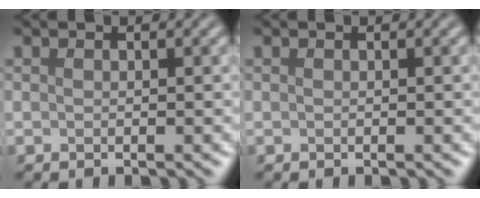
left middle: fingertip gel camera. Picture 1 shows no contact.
{"total": 0.0}